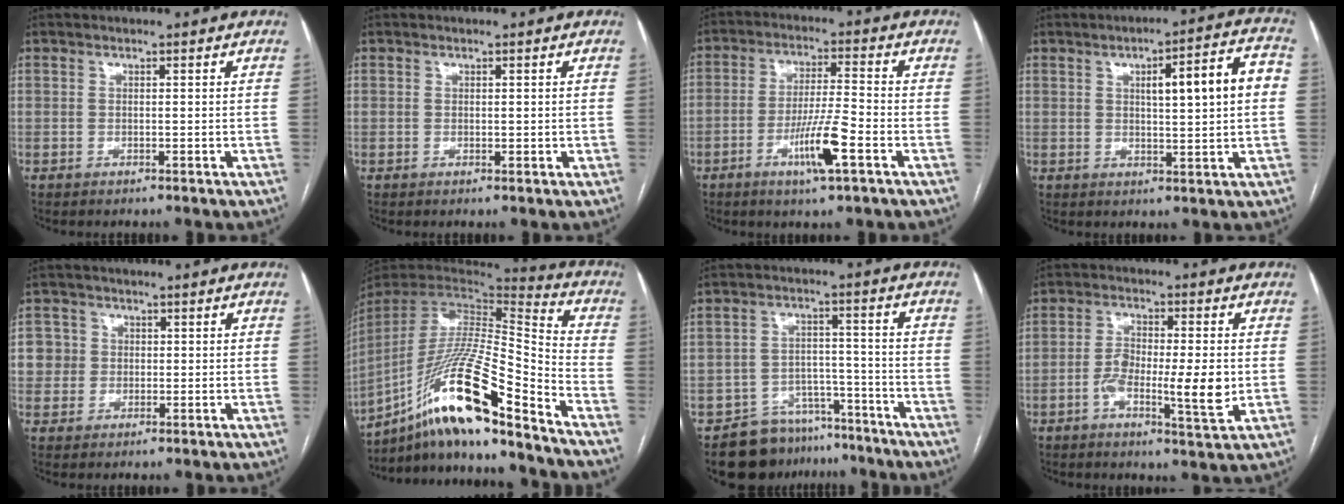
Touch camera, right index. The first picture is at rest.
{"total": 0.5, "force": [0.2, 0.4, 0.3], "torque": [-0.003, 0.000, 0.005]}
{"total": 8.4, "force": [-3.7, 0.4, 7.5], "torque": [-0.144, -0.005, -0.063]}
{"total": 10.1, "force": [1.7, 1.0, 9.9], "torque": [-0.142, 0.021, 0.023]}
{"total": 2.9, "force": [0.3, 2.8, 0.6], "torque": [-0.005, 0.011, 0.009]}
{"total": 21.7, "force": [-15.4, 0.9, 15.2], "torque": [-0.312, -0.012, -0.283]}
{"total": 10.0, "force": [-7.9, 5.9, 1.6], "torque": [-0.011, 0.034, -0.120]}
{"total": 9.2, "force": [-1.6, 2.0, 8.8], "torque": [-0.149, 0.000, -0.025]}